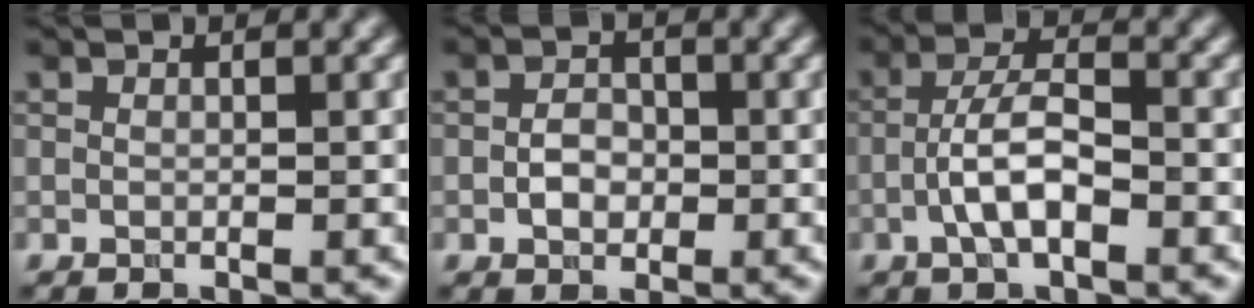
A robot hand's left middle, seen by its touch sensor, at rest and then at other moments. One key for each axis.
{"total": 2.3, "fx": -0.5, "fy": 1.7, "fz": 1.4, "tx": -0.025, "ty": 0.002, "tz": -0.013}
{"total": 4.2, "fx": -1.5, "fy": 1.4, "fz": 3.6, "tx": -0.068, "ty": 0.008, "tz": -0.034}